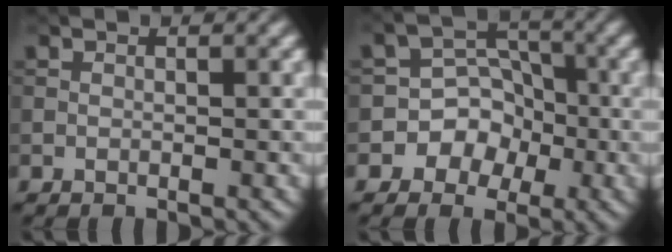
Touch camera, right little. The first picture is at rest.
{"total": 5.7, "force": [-2.6, 5.0, 1.1], "torque": [0.021, 0.012, -0.066]}